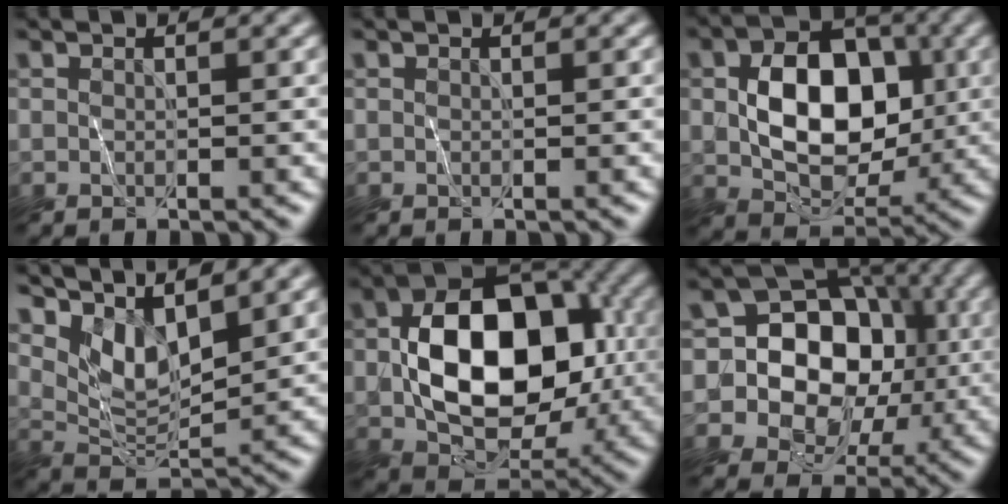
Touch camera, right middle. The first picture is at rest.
{"total": 0.0}
{"total": 8.1, "force": [0.2, 5.6, 5.8], "torque": [-0.097, 0.003, 0.001]}
{"total": 4.6, "force": [3.8, 1.0, 2.4], "torque": [-0.051, -0.008, 0.071]}
{"total": 11.7, "force": [-0.3, 7.9, 8.6], "torque": [-0.121, 0.015, -0.007]}
{"total": 12.4, "force": [-0.5, 10.5, 6.4], "torque": [-0.100, 0.019, -0.044]}